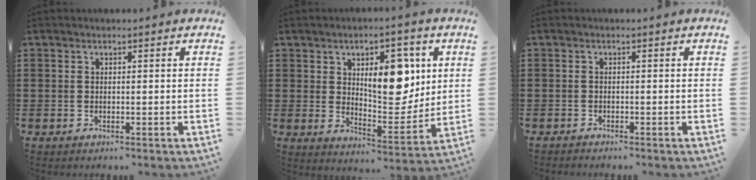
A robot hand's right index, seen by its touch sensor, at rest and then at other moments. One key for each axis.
{"total": 10.6, "fx": 3.6, "fy": 5.6, "fz": 8.3, "tx": -0.115, "ty": -0.006, "tz": 0.055}
{"total": 0.8, "fx": -0.8, "fy": 0.0, "fz": 0.0, "tx": -0.002, "ty": 0.001, "tz": -0.017}